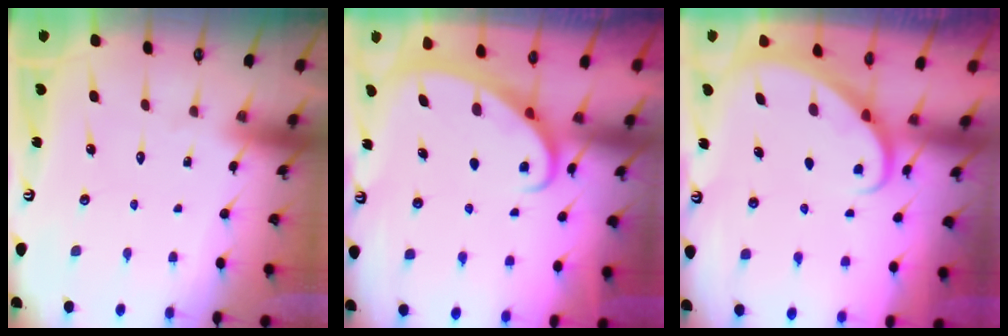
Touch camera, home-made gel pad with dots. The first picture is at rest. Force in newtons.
{"total": 2.4, "press": 2.3, "slide": 0.4}
{"total": 2.3, "press": 2.3, "slide": 0.1}